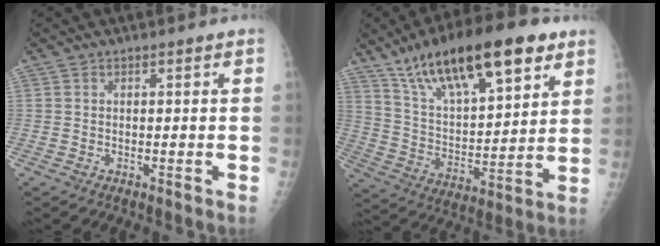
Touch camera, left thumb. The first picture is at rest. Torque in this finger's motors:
{"motor_torque": [0.75, 0.76, 1.47, -1.30, 0.47]}